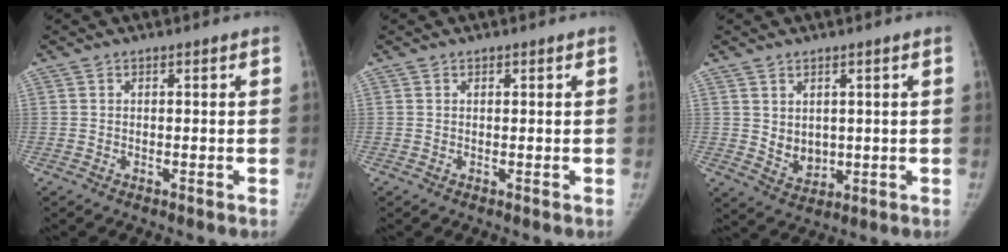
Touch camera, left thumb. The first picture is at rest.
{"total": 0.5, "force": [0.3, 0.4, 0.2], "torque": [0.000, -0.002, 0.005]}
{"total": 4.9, "force": [1.0, 3.8, 2.9], "torque": [-0.031, -0.018, 0.036]}